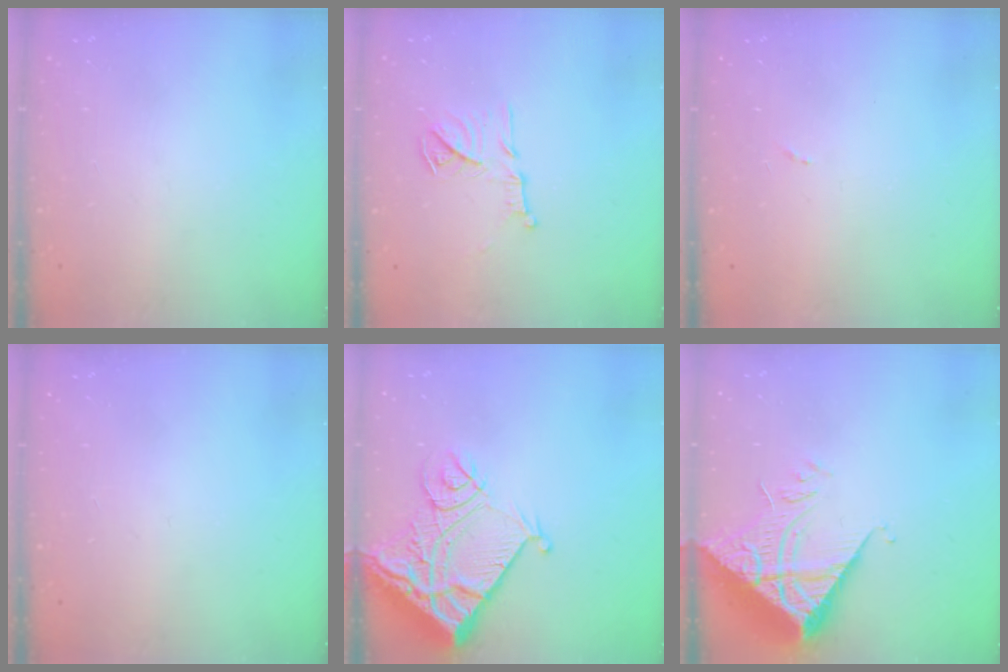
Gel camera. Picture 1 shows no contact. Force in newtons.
{"total": 12.5, "press": 12.5, "slide": 0.8}
{"total": 4.2, "press": 4.1, "slide": 0.7}
{"total": 0.0}
{"total": 16.1, "press": 16.0, "slide": 2.0}
{"total": 10.7, "press": 10.6, "slide": 1.0}